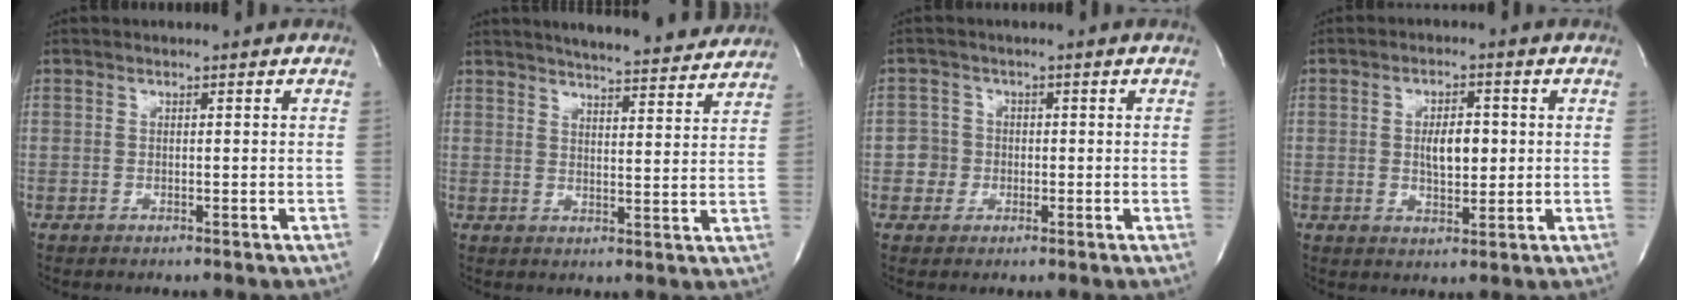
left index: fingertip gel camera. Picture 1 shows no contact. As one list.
[{"total": 16.3, "force": [15.1, 1.6, 6.0], "torque": [-0.087, -0.013, 0.188]}, {"total": 2.6, "force": [-0.6, 2.5, 0.0], "torque": [0.008, 0.004, -0.011]}, {"total": 4.9, "force": [0.1, 2.1, 4.4], "torque": [-0.073, -0.005, 0.006]}]